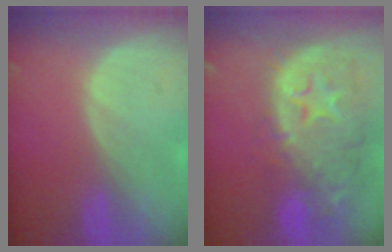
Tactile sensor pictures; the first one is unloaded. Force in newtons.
{"total": 14.0, "press": 11.3, "slide": 8.3}